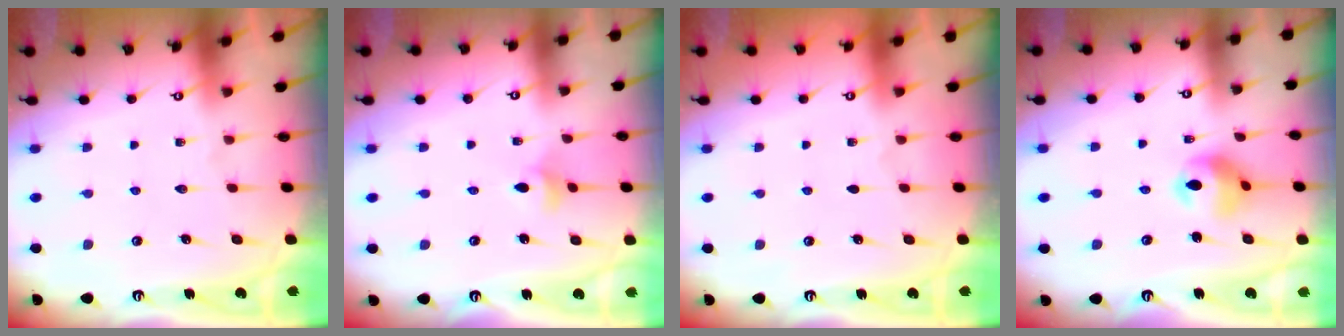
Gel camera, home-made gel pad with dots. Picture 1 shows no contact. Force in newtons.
{"total": 3.4, "press": 3.3, "slide": 0.7}
{"total": 0.0}
{"total": 9.6, "press": 9.5, "slide": 1.2}